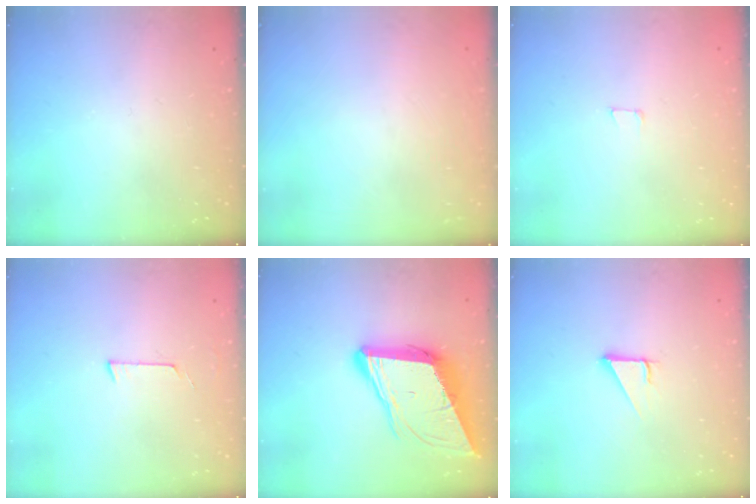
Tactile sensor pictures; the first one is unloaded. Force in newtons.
{"total": 1.6, "press": 1.6, "slide": 0.1}
{"total": 3.6, "press": 3.6, "slide": 0.2}
{"total": 4.2, "press": 4.2, "slide": 0.4}
{"total": 15.9, "press": 15.4, "slide": 3.9}
{"total": 2.8, "press": 2.8, "slide": 0.0}